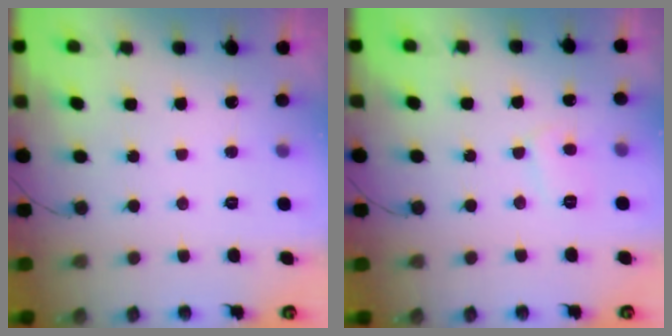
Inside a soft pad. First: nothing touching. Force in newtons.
{"total": 4.8, "press": 4.8, "slide": 0.6}